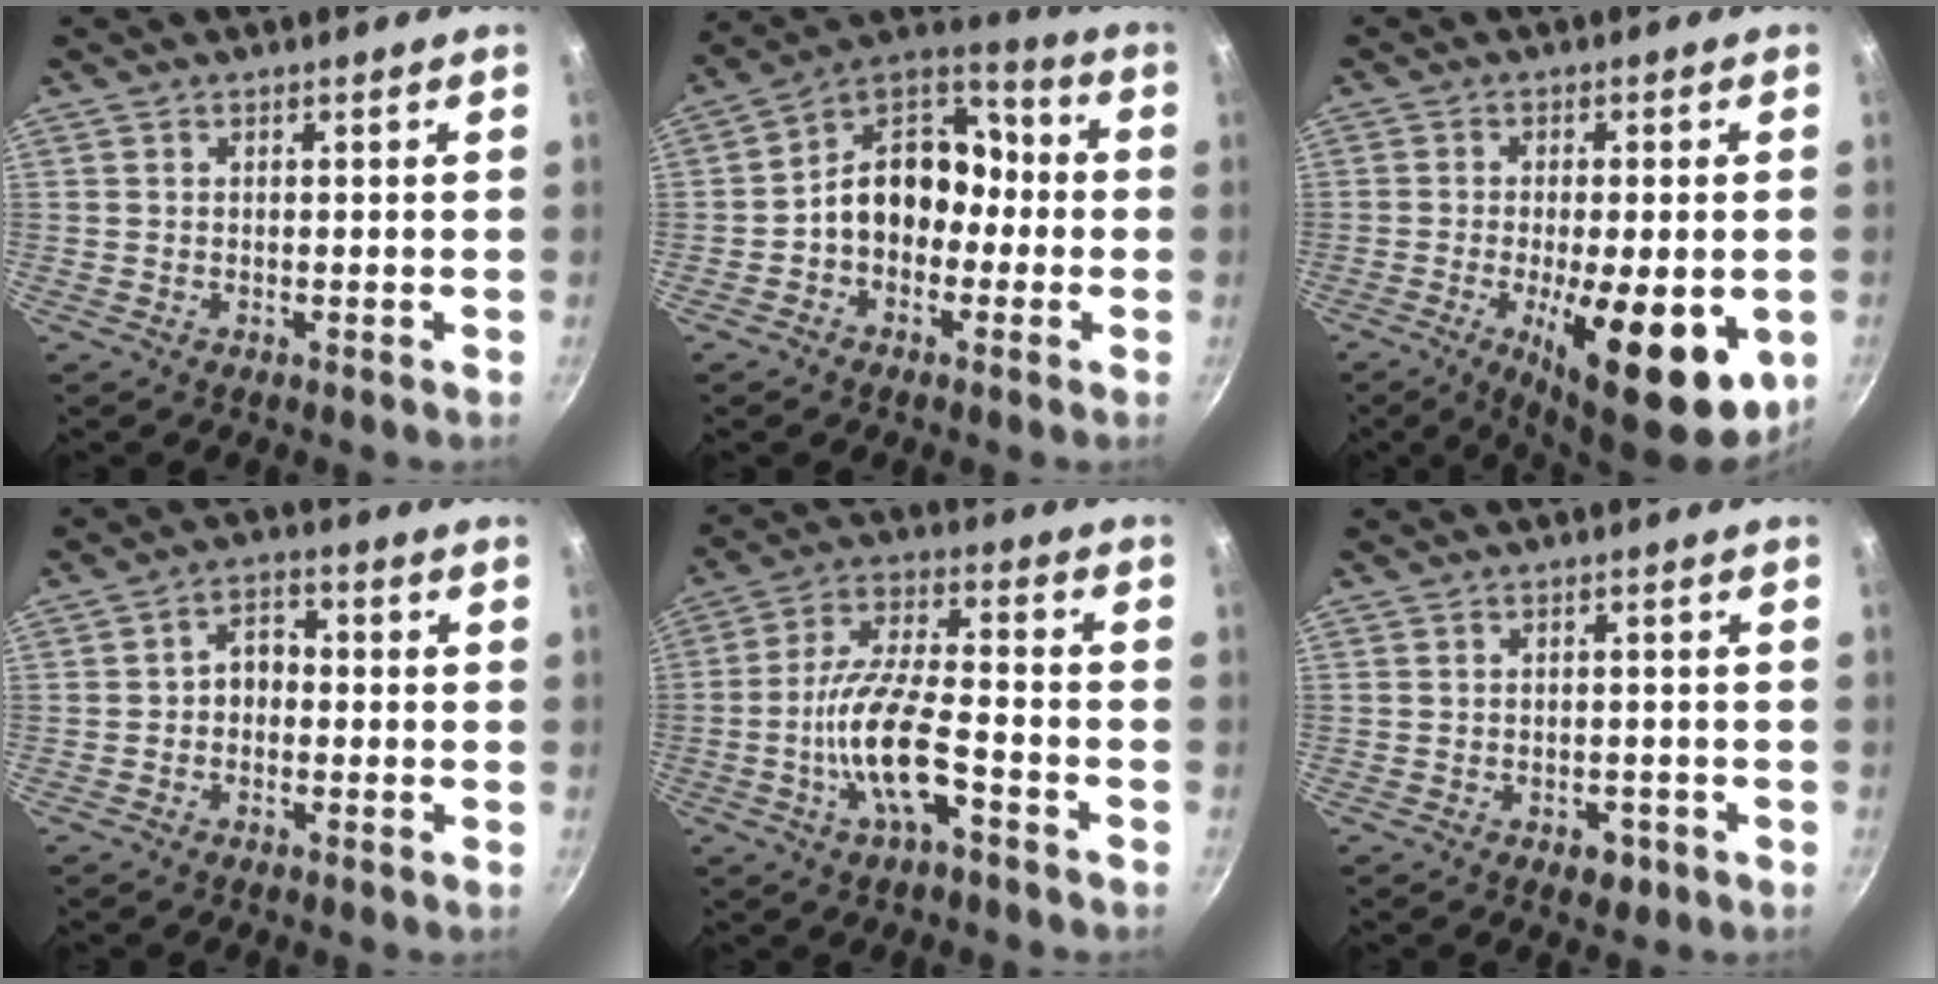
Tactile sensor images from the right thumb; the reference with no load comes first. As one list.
[{"total": 14.3, "force": [-1.6, 10.3, 9.7], "torque": [-0.115, 0.051, -0.042]}, {"total": 18.6, "force": [-5.6, 6.4, 16.6], "torque": [-0.204, -0.019, -0.060]}, {"total": 4.5, "force": [-0.7, 3.4, 3.0], "torque": [-0.028, 0.021, -0.024]}, {"total": 12.7, "force": [-4.5, 4.5, 11.0], "torque": [-0.219, 0.040, -0.083]}, {"total": 2.8, "force": [-1.5, 1.9, 1.5], "torque": [-0.008, 0.007, -0.016]}]